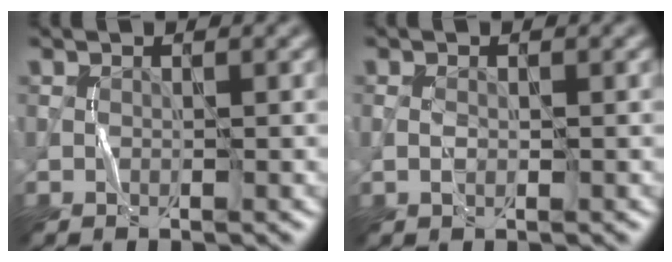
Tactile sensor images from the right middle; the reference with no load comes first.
{"total": 1.0, "force": [-0.2, 0.5, 0.9], "torque": [-0.018, 0.002, -0.005]}